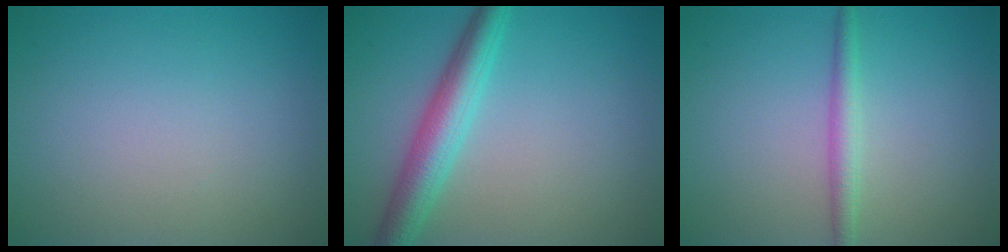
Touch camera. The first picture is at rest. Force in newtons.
{"total": 4.5, "press": 4.5, "slide": 0.1}
{"total": 2.0, "press": 2.0, "slide": 0.0}